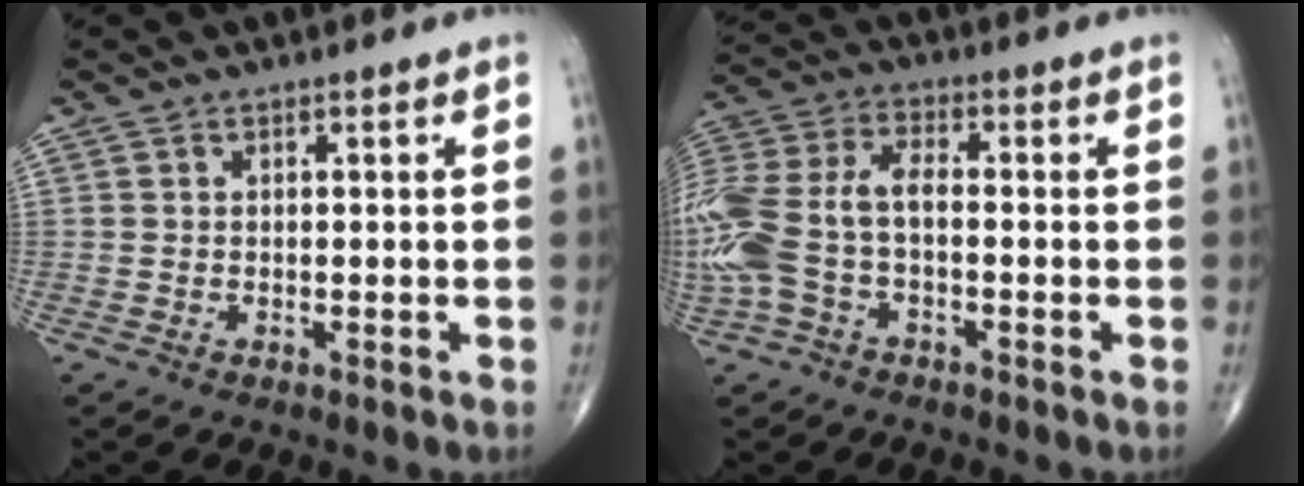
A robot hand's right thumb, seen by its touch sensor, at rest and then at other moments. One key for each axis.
{"total": 15.6, "fx": -2.7, "fy": 8.6, "fz": 12.8, "tx": -0.310, "ty": 0.028, "tz": -0.052}